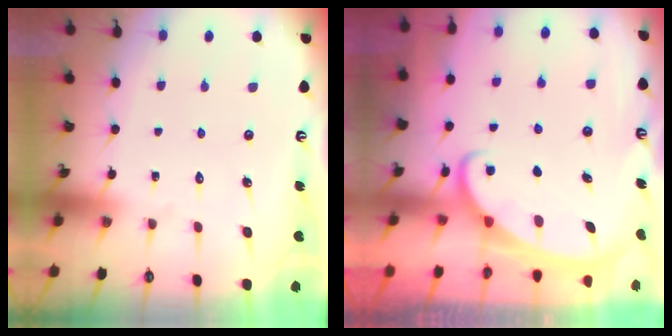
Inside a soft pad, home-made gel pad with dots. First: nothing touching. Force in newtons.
{"total": 2.1, "press": 2.0, "slide": 0.4}